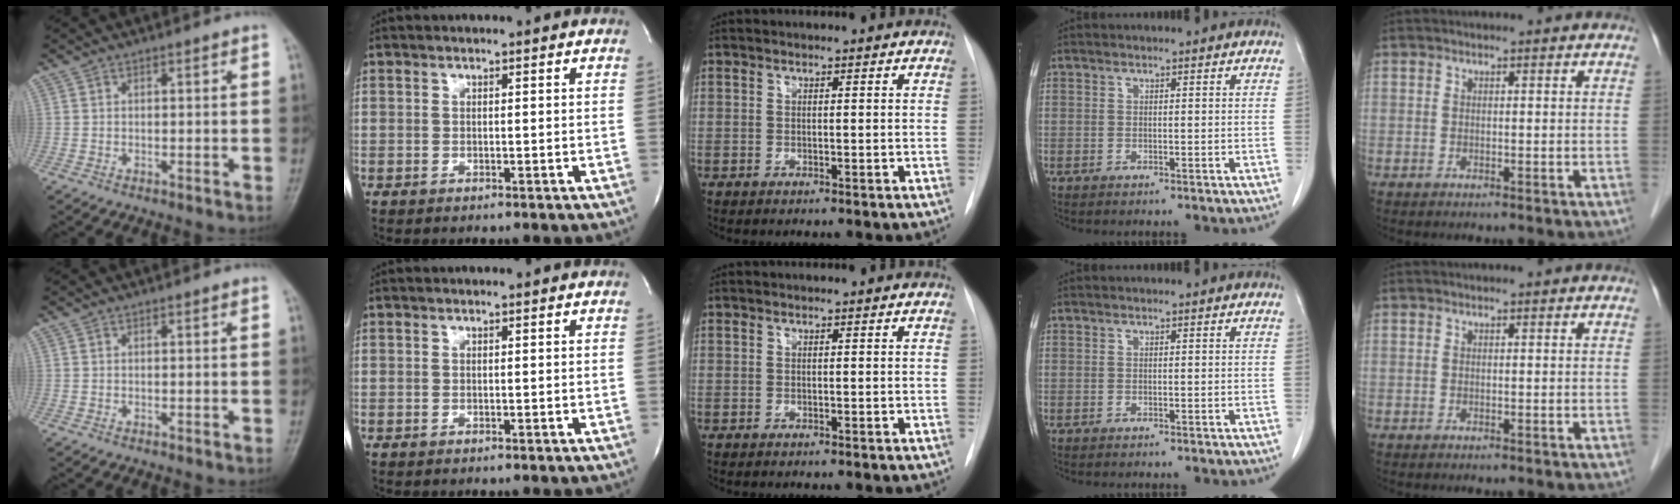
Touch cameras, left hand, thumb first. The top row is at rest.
{}